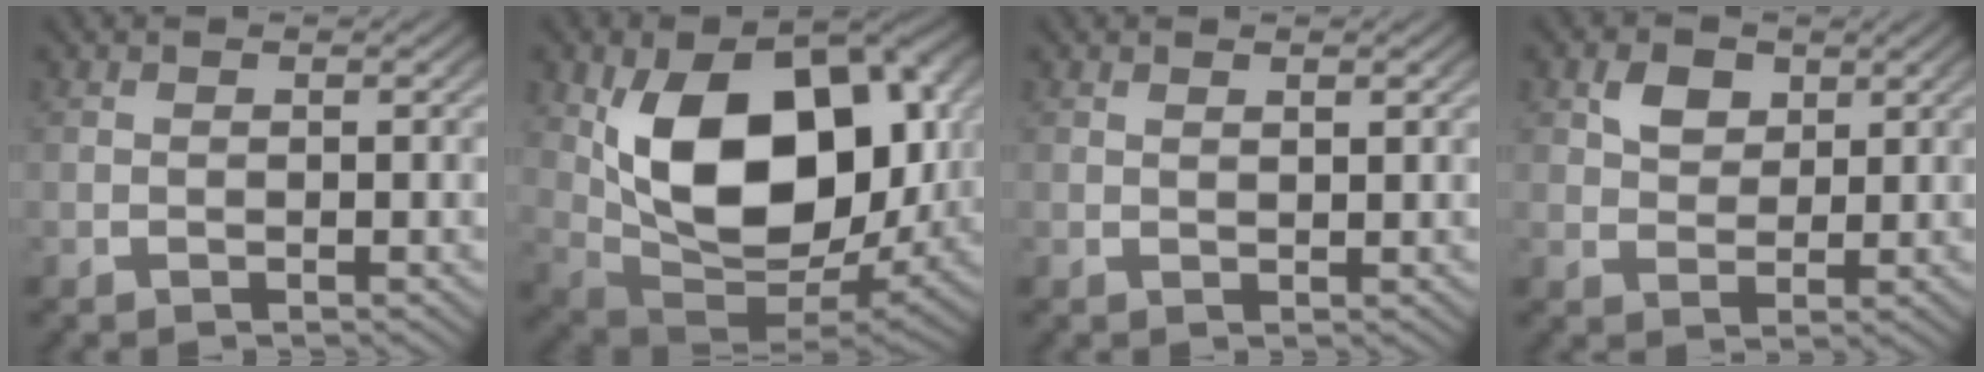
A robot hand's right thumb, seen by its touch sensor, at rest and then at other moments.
{"total": 16.2, "force": [0.2, 10.1, 12.7], "torque": [-0.247, -0.049, 0.025]}
{"total": 0.6, "force": [0.6, 0.1, 0.1], "torque": [0.002, 0.001, 0.014]}
{"total": 3.2, "force": [1.7, 2.2, 1.6], "torque": [-0.023, -0.003, 0.034]}